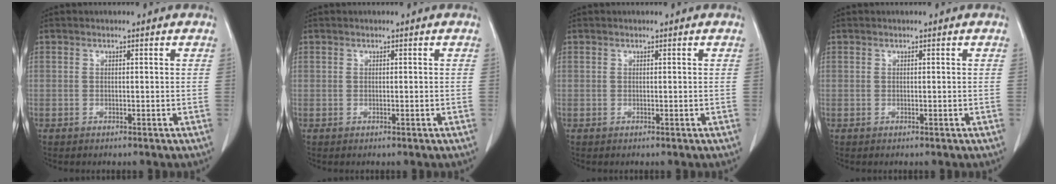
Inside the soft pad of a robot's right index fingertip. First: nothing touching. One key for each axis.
{"total": 0.0}
{"total": 0.0}
{"total": 0.0}